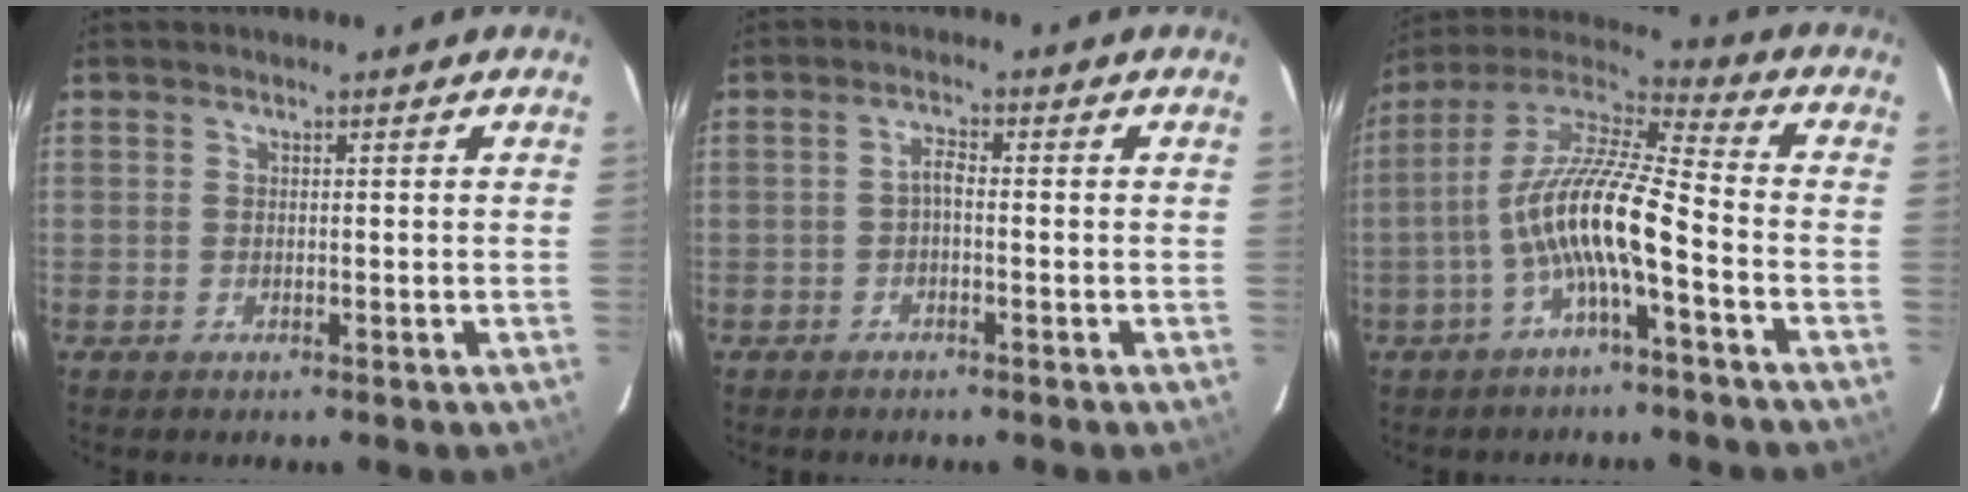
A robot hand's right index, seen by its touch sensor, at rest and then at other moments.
{"total": 1.7, "force": [-0.8, 0.5, 1.4], "torque": [-0.029, 0.008, -0.016]}
{"total": 13.4, "force": [-4.4, 1.8, 12.5], "torque": [-0.242, 0.010, -0.089]}